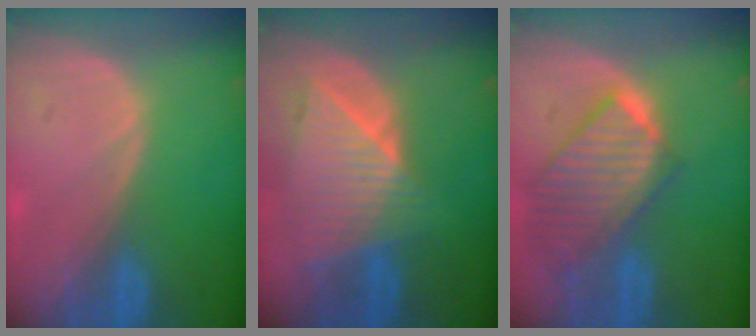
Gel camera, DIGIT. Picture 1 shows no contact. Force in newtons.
{"total": 9.0, "press": 8.0, "slide": 4.2}
{"total": 9.9, "press": 8.6, "slide": 4.8}